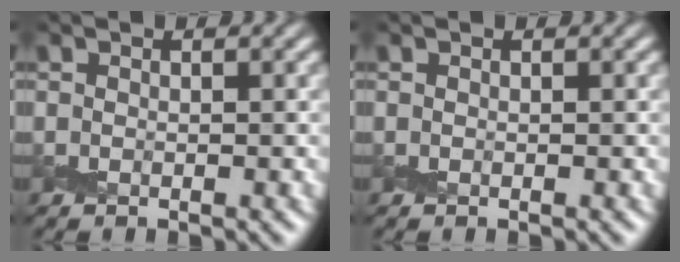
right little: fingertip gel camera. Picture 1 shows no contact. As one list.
[{"total": 0.0}]